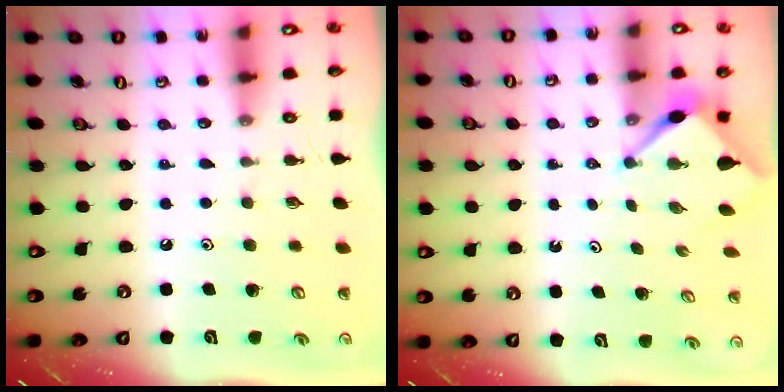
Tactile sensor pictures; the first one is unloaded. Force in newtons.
{"total": 2.8, "press": 2.8, "slide": 0.3}